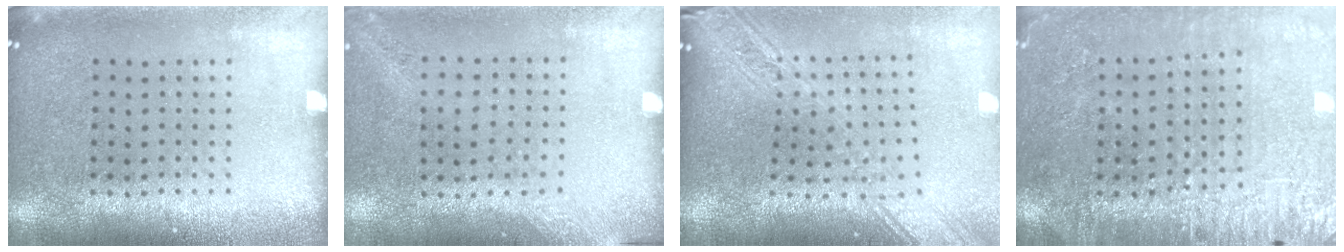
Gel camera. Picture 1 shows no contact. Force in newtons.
{"total": 1.4, "press": 1.0, "slide": 1.0}
{"total": 2.6, "press": 2.1, "slide": 1.6}
{"total": 3.0, "press": 2.8, "slide": 0.8}